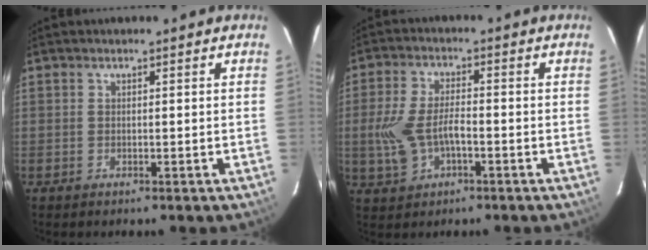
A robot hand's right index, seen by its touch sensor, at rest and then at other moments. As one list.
[{"total": 8.5, "force": [-2.1, 4.2, 7.1], "torque": [-0.156, 0.000, -0.034]}]